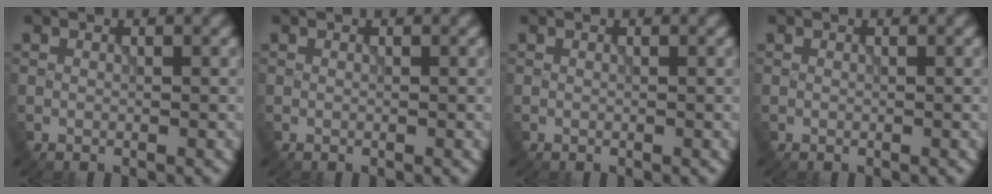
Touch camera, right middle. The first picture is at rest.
{"total": 0.0}
{"total": 0.0}
{"total": 0.0}